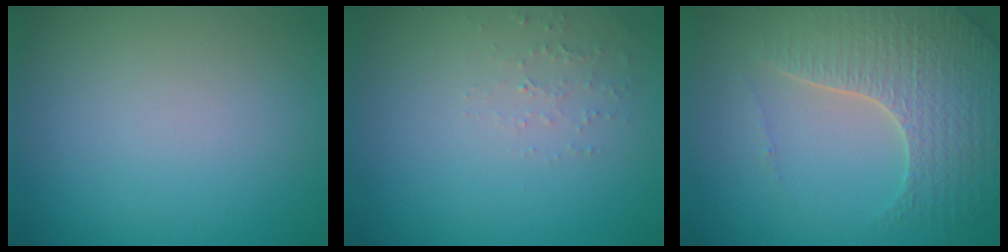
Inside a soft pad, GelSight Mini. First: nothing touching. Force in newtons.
{"total": 1.3, "press": 1.3, "slide": 0.4}
{"total": 5.1, "press": 4.5, "slide": 2.3}